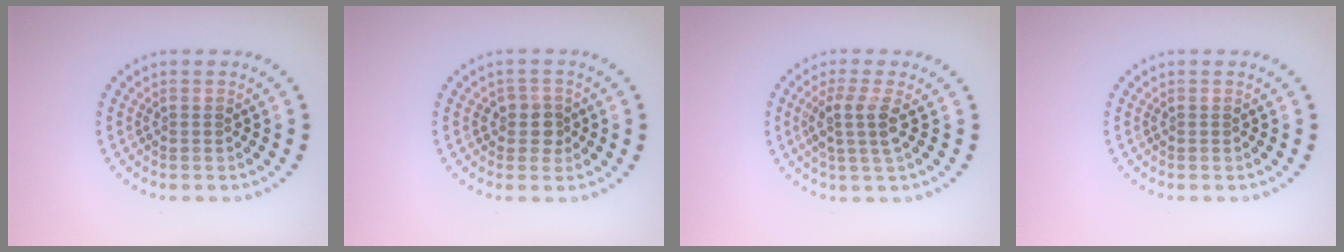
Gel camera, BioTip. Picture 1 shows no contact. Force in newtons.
{"total": 1.9, "press": 1.6, "slide": 1.1}
{"total": 2.7, "press": 2.2, "slide": 1.6}
{"total": 0.0}